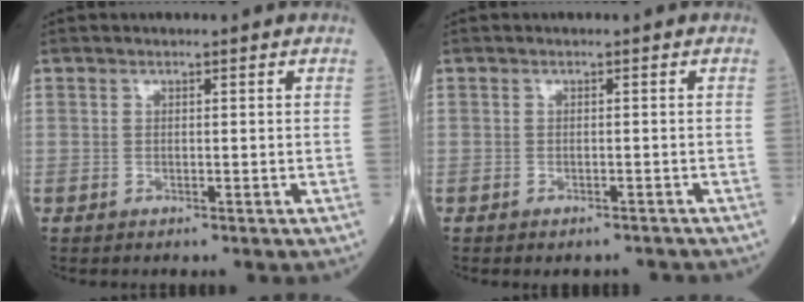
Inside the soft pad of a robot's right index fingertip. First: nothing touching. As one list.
[{"total": 2.1, "force": [-2.0, 0.7, 0.2], "torque": [0.003, -0.001, -0.025]}]